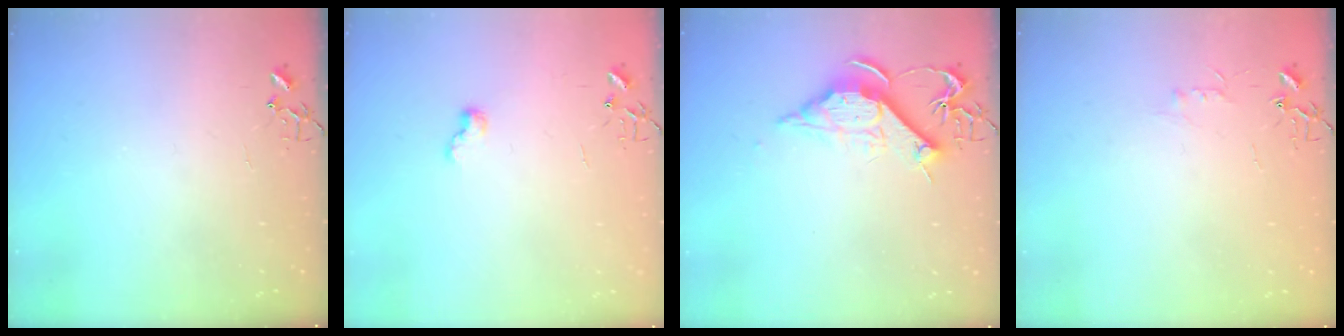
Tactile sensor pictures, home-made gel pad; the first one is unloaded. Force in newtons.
{"total": 6.1, "press": 6.0, "slide": 0.7}
{"total": 11.5, "press": 11.5, "slide": 0.1}
{"total": 4.4, "press": 4.4, "slide": 0.5}